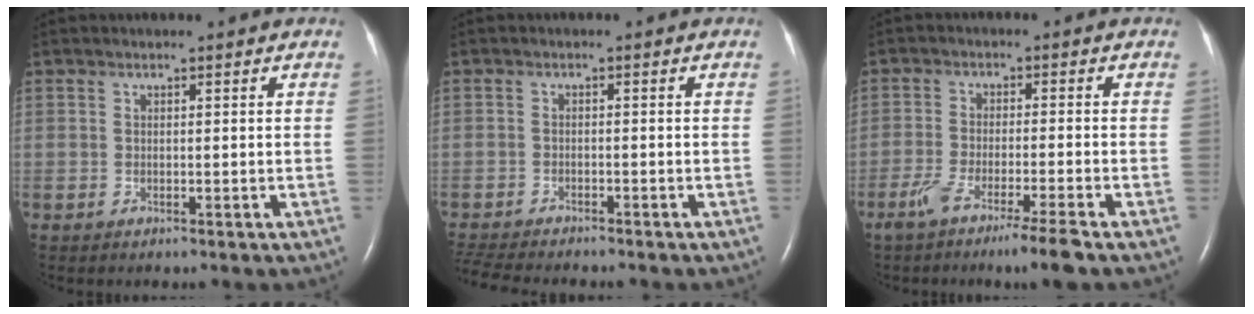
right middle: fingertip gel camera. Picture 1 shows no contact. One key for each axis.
{"total": 7.6, "fx": -6.9, "fy": 0.9, "fz": 2.9, "tx": -0.052, "ty": -0.015, "tz": -0.110}
{"total": 7.5, "fx": -5.2, "fy": -0.5, "fz": 5.4, "tx": -0.092, "ty": -0.017, "tz": -0.089}